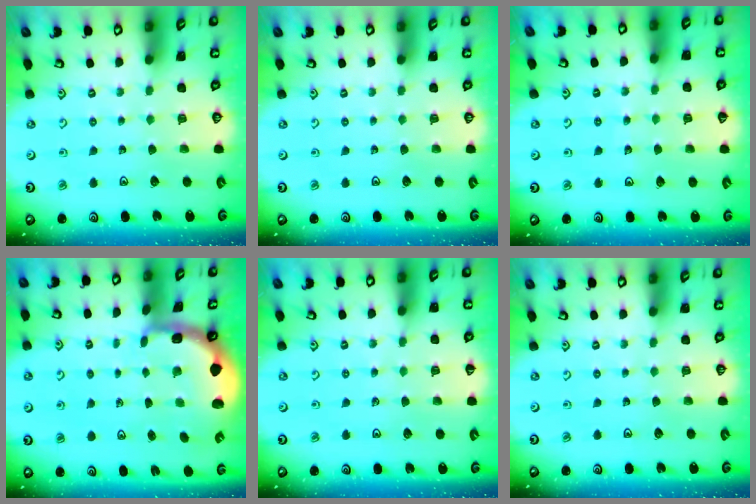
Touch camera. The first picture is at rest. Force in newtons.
{"total": 0.0}
{"total": 4.9, "press": 4.9, "slide": 0.6}
{"total": 2.3, "press": 2.2, "slide": 0.7}
{"total": 2.5, "press": 2.5, "slide": 0.4}
{"total": 0.0}